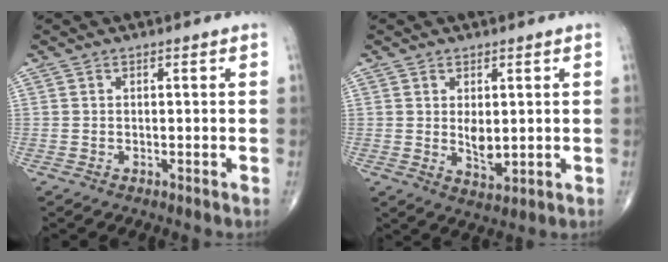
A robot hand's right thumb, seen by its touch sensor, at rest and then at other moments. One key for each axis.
{"total": 4.6, "fx": 0.5, "fy": 2.5, "fz": 3.8, "tx": -0.054, "ty": -0.014, "tz": 0.018}